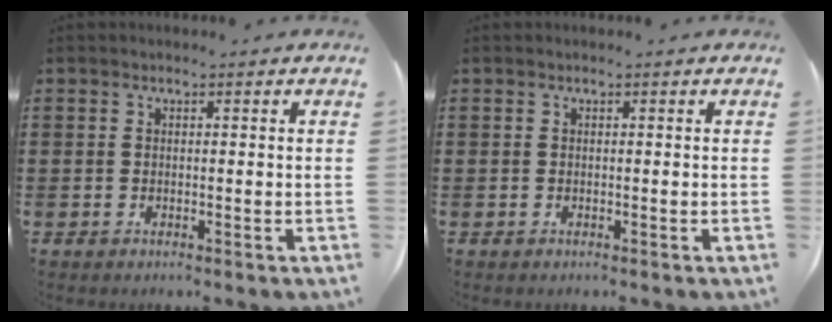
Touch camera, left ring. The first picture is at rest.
{"total": 0.0}